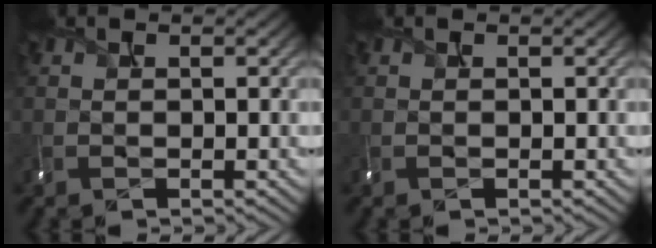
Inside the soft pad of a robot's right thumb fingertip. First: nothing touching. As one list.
[{"total": 0.0}]